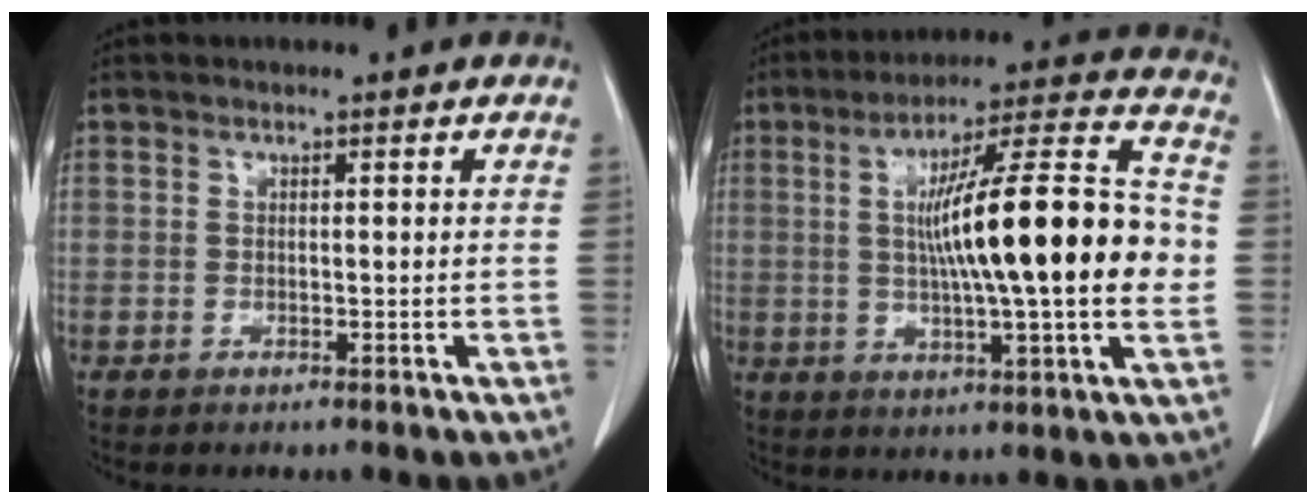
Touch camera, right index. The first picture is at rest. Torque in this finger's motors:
{"motor_torque": [2.14, 0.00, 1.05, 0.21]}